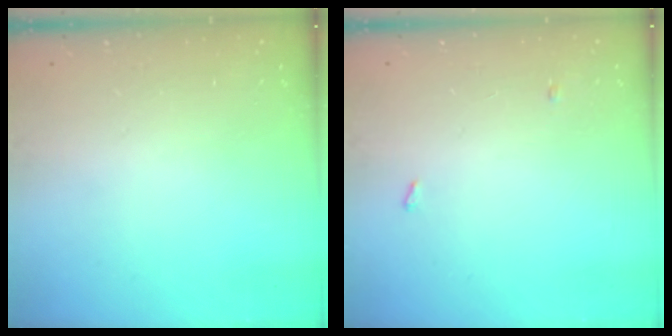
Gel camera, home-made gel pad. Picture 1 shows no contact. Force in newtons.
{"total": 6.9, "press": 2.8, "slide": 6.3}